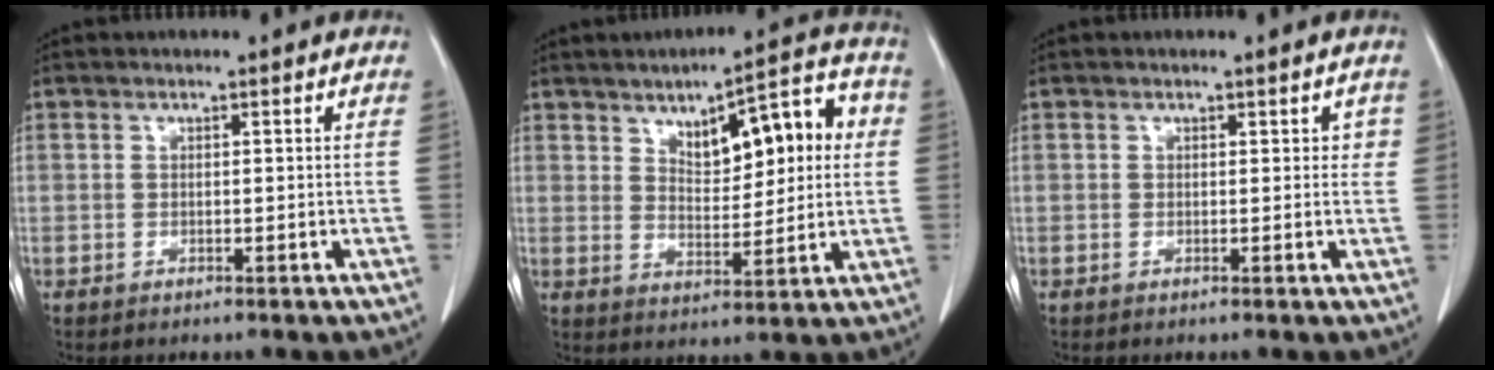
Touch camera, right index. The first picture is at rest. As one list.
[{"total": 12.2, "force": [3.7, 4.5, 10.7], "torque": [-0.140, 0.031, 0.058]}, {"total": 1.7, "force": [0.5, 1.3, 0.9], "torque": [0.002, 0.008, 0.004]}]